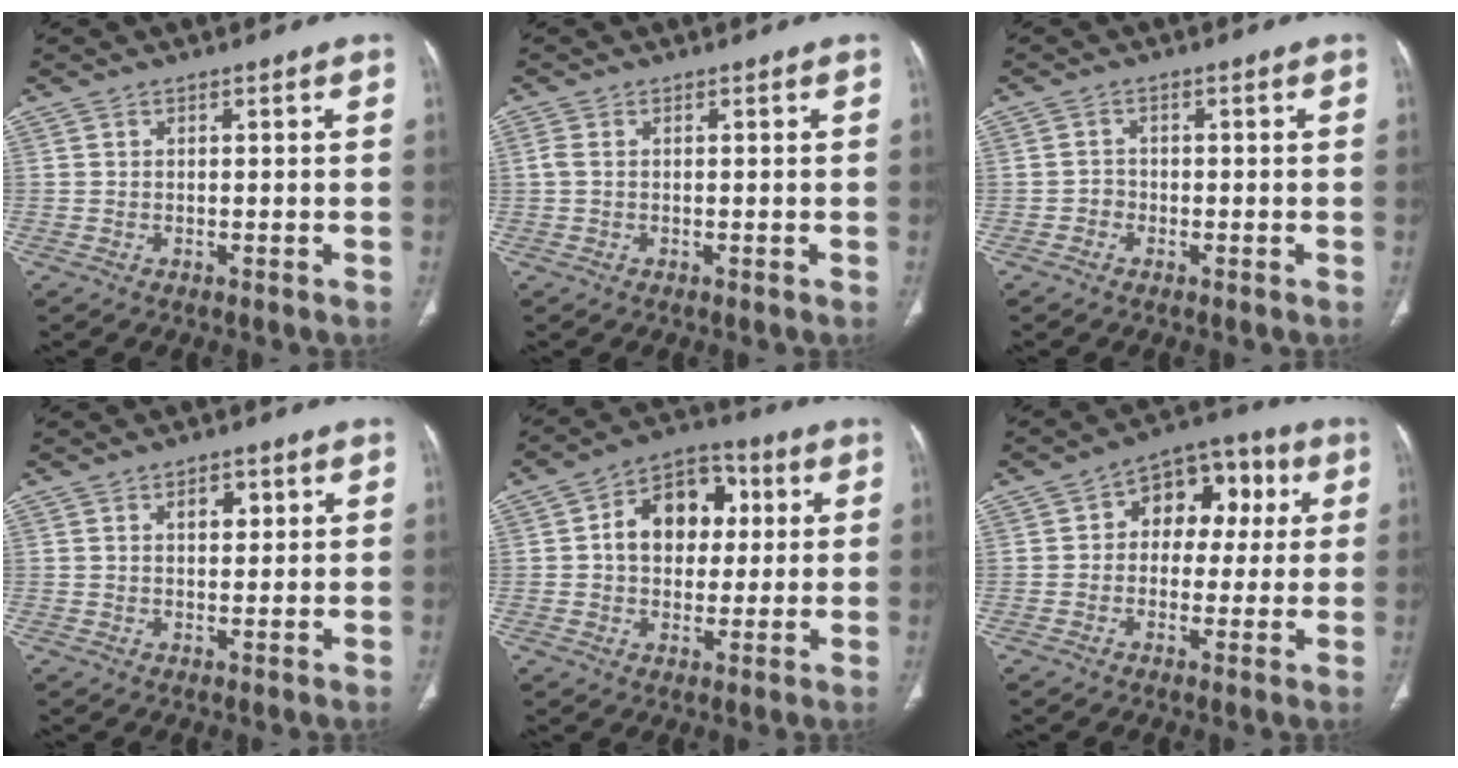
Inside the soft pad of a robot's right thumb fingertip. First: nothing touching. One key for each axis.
{"total": 1.4, "fx": 0.2, "fy": 0.8, "fz": 1.1, "tx": -0.036, "ty": 0.006, "tz": 0.004}
{"total": 1.6, "fx": -0.8, "fy": 1.3, "fz": 0.2, "tx": 0.003, "ty": 0.007, "tz": -0.020}
{"total": 3.7, "fx": 1.4, "fy": 2.2, "fz": 2.6, "tx": -0.025, "ty": -0.004, "tz": 0.021}
{"total": 13.4, "fx": 2.2, "fy": 9.8, "fz": 8.9, "tx": -0.096, "ty": 0.016, "tz": 0.027}
{"total": 12.1, "fx": 2.4, "fy": 8.6, "fz": 8.2, "tx": -0.060, "ty": 0.027, "tz": 0.024}